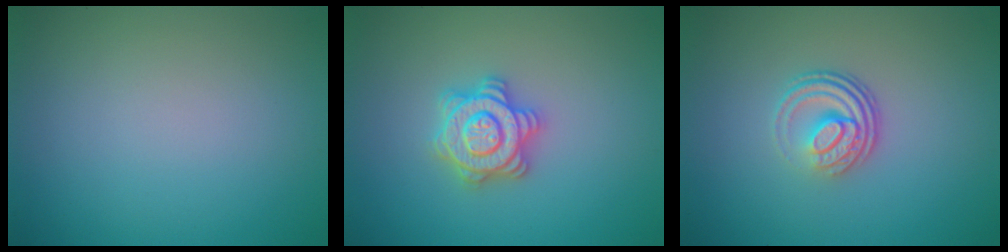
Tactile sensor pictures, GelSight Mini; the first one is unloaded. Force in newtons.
{"total": 4.4, "press": 4.3, "slide": 0.7}
{"total": 3.8, "press": 2.6, "slide": 2.8}